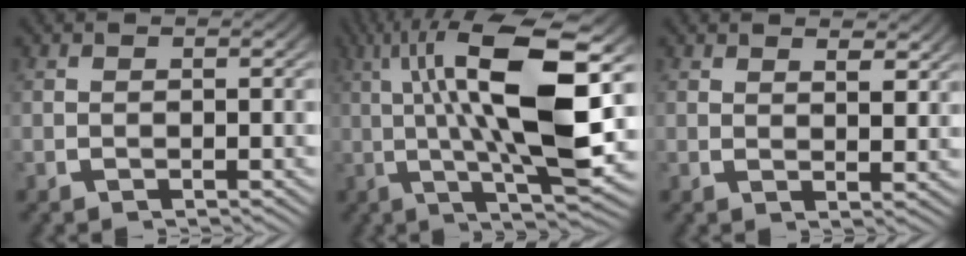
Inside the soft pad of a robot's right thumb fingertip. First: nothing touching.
{"total": 15.2, "force": [1.8, 5.4, 14.1], "torque": [-0.237, -0.018, 0.034]}
{"total": 2.3, "force": [1.9, 0.7, 1.0], "torque": [-0.005, -0.008, 0.031]}